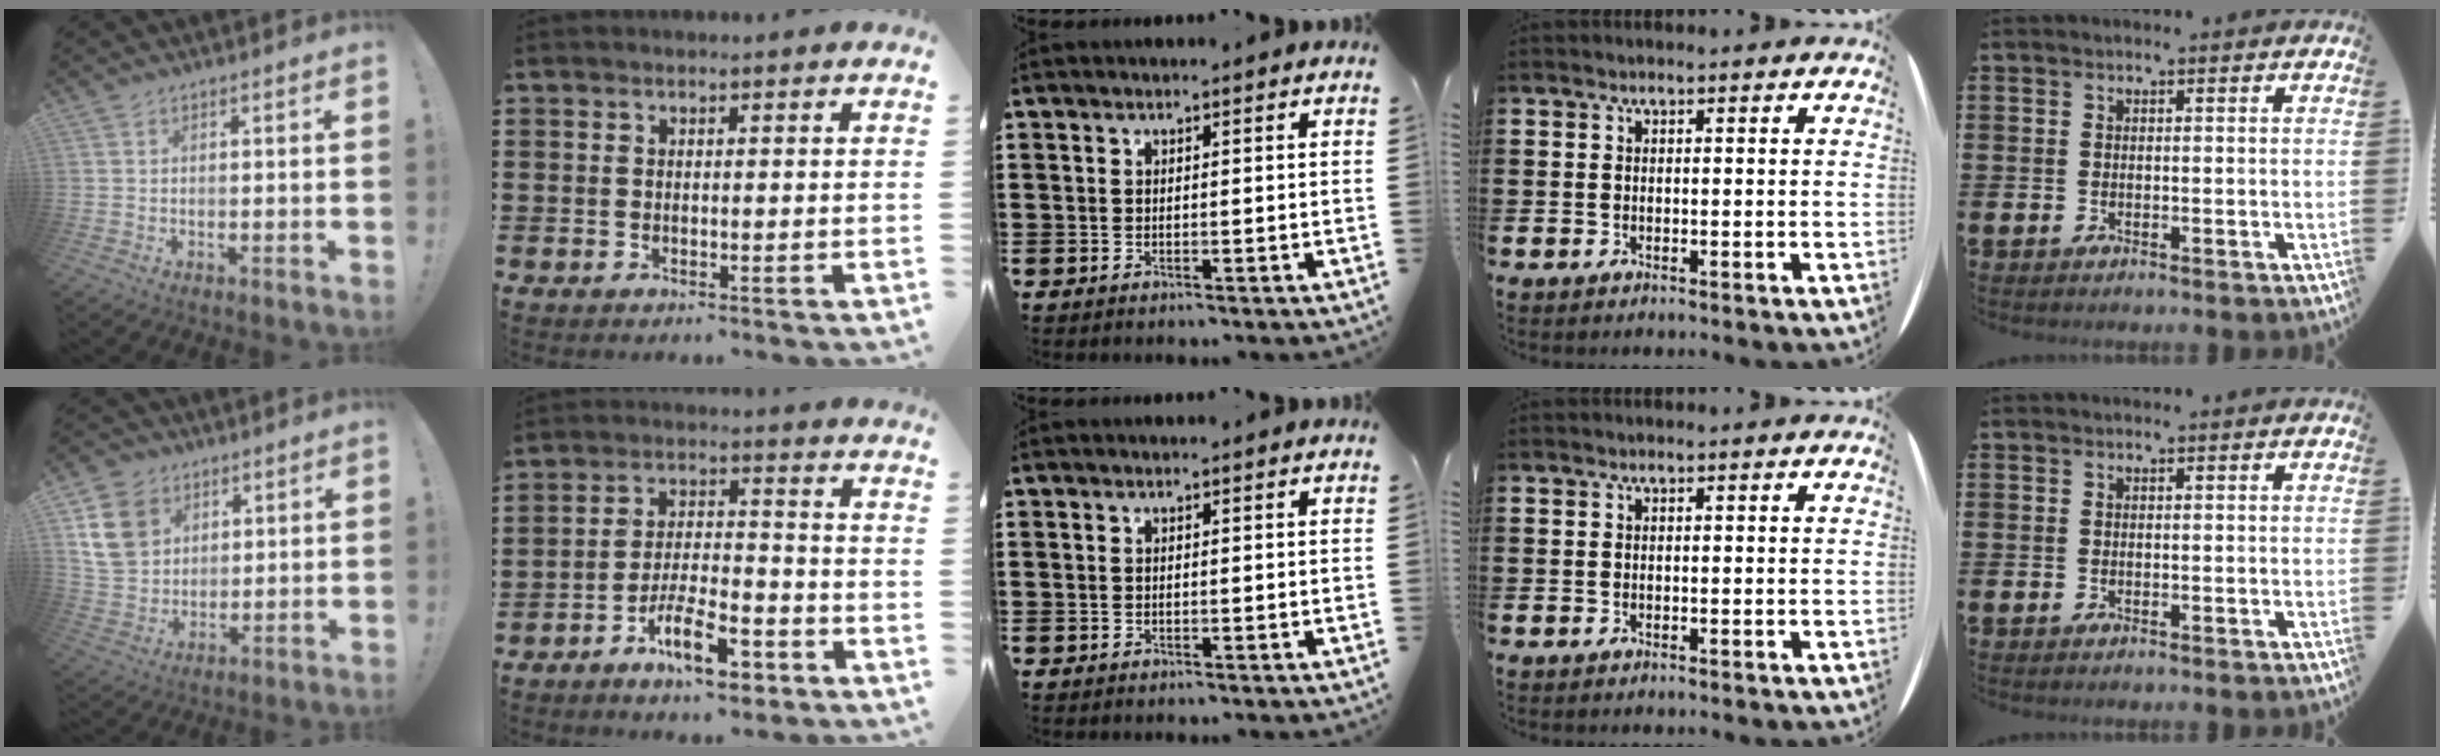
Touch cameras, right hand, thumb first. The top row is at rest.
{"thumb": {"total": 12.3, "force": [5.5, 9.7, 5.3], "torque": [-0.088, -0.019, 0.112]}, "index": {"total": 9.5, "force": [-5.9, 3.0, 6.7], "torque": [-0.124, 0.014, -0.107]}}